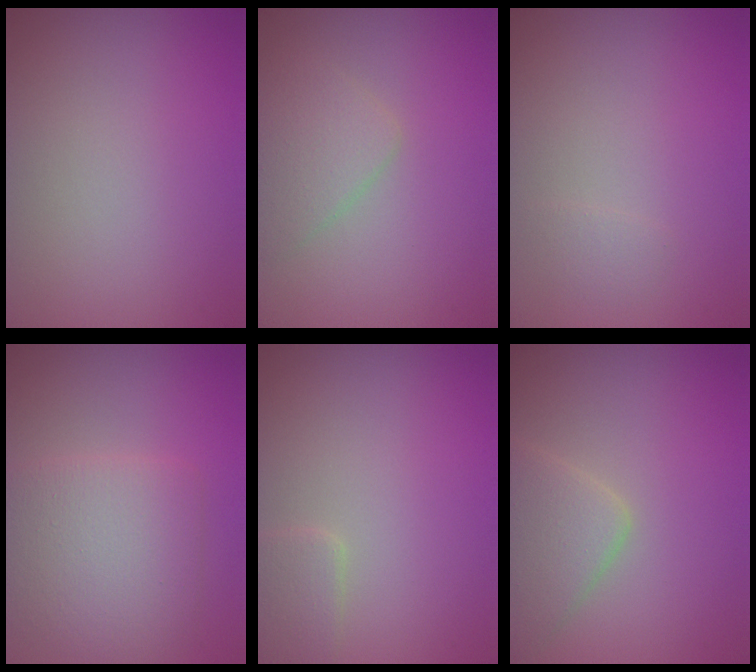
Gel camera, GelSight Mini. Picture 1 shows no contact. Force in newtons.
{"total": 2.2, "press": 2.2, "slide": 0.0}
{"total": 0.7, "press": 0.7, "slide": 0.0}
{"total": 5.5, "press": 5.5, "slide": 0.1}
{"total": 1.6, "press": 1.6, "slide": 0.1}
{"total": 3.4, "press": 3.4, "slide": 0.2}